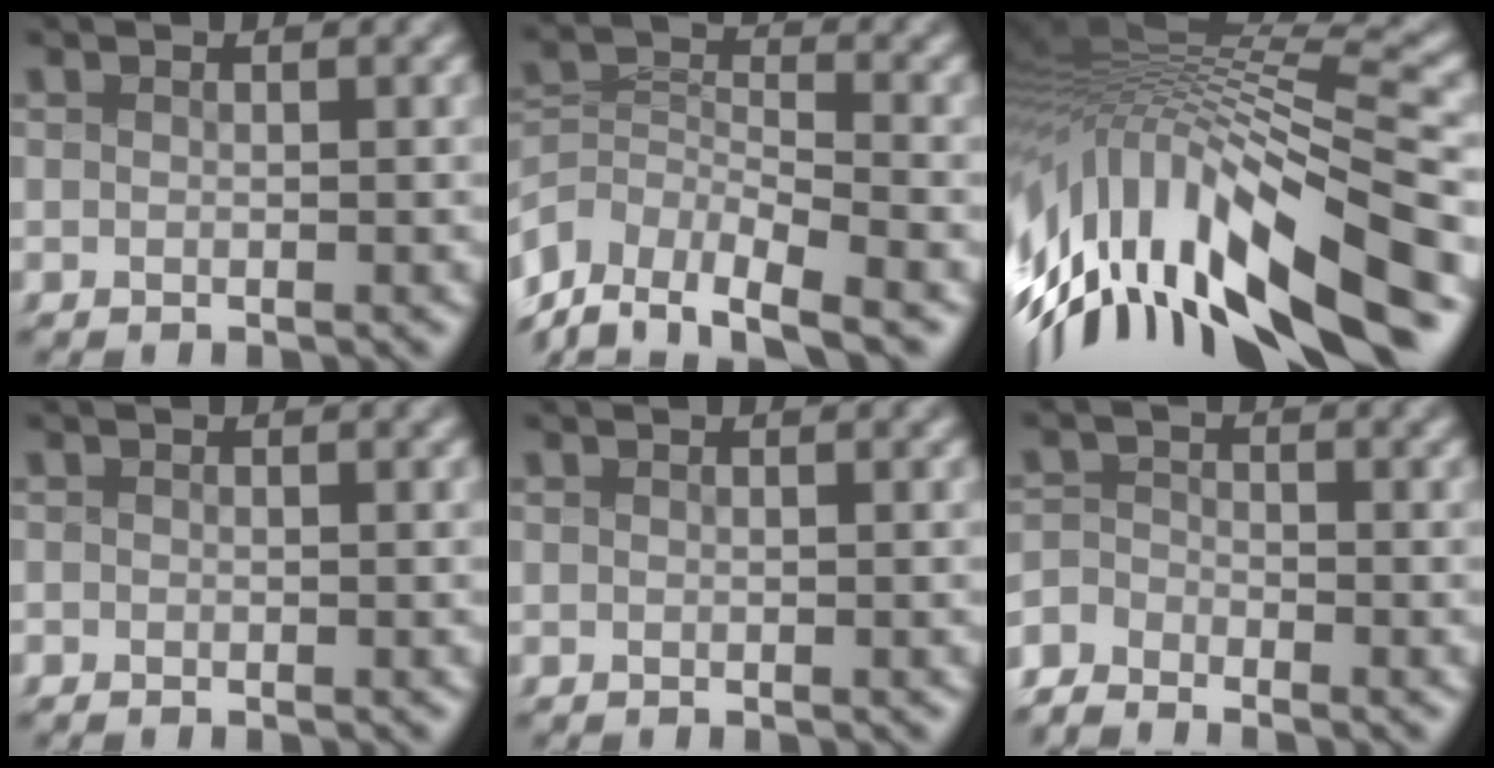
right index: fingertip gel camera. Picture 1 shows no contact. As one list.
[{"total": 8.4, "force": [-4.4, 5.8, 4.3], "torque": [-0.098, -0.028, -0.072]}, {"total": 16.8, "force": [-5.9, 10.7, 11.6], "torque": [-0.230, 0.001, -0.100]}, {"total": 0.6, "force": [-0.3, 0.4, -0.2], "torque": [0.006, 0.003, -0.012]}, {"total": 0.0}, {"total": 3.8, "force": [-3.0, 2.3, 0.5], "torque": [-0.001, -0.003, -0.064]}]